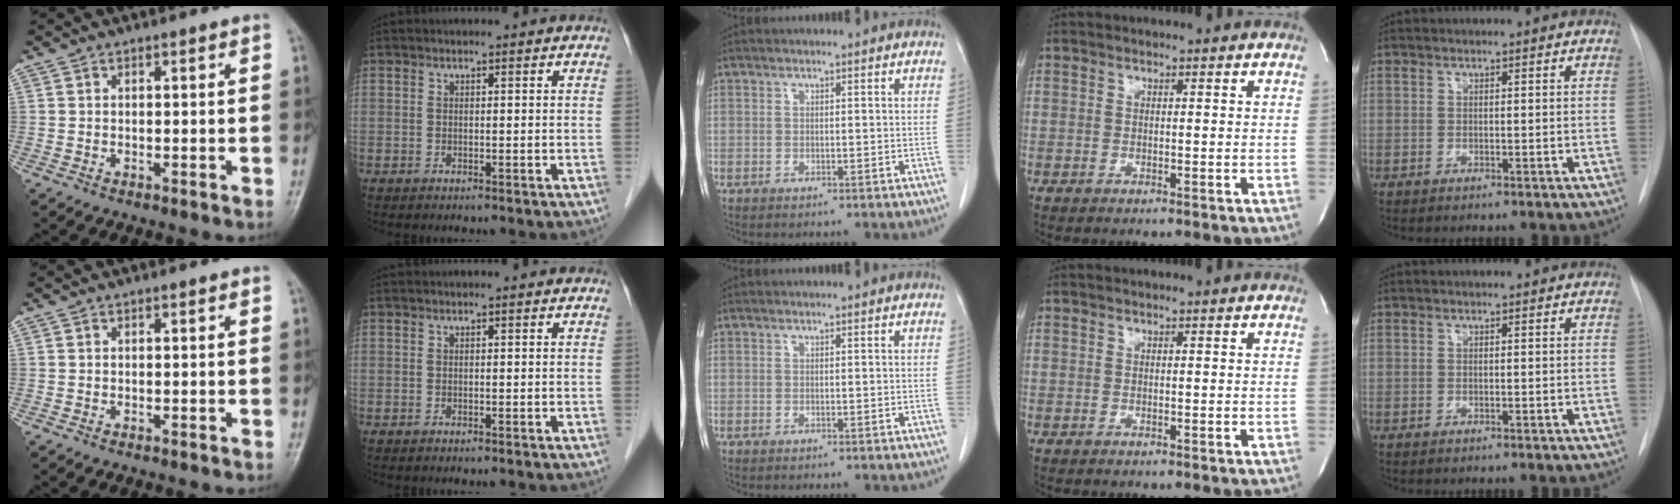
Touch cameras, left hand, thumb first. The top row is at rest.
{}